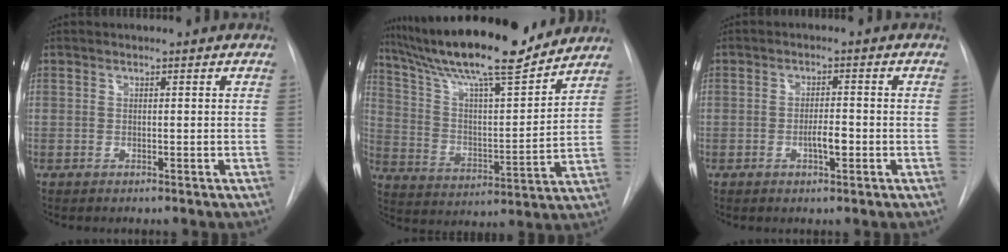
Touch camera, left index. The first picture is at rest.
{"total": 20.7, "force": [17.9, 2.1, 10.2], "torque": [-0.181, 0.002, 0.290]}
{"total": 3.0, "force": [-1.0, 0.8, 2.7], "torque": [-0.046, 0.002, -0.014]}